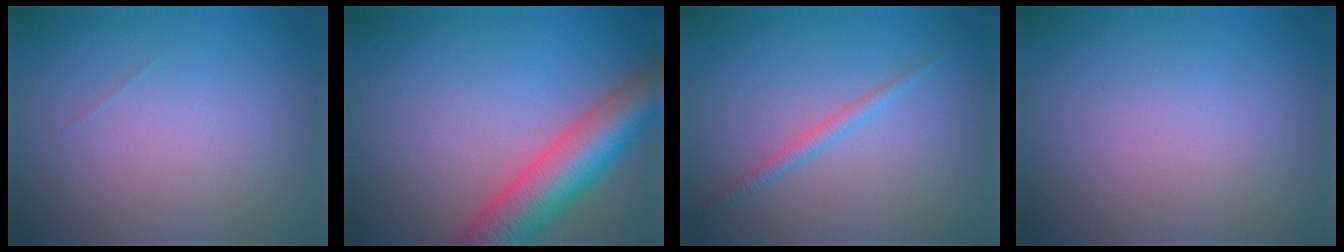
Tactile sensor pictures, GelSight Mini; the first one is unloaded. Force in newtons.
{"total": 9.1, "press": 9.1, "slide": 0.5}
{"total": 1.3, "press": 1.3, "slide": 0.0}
{"total": 0.0}